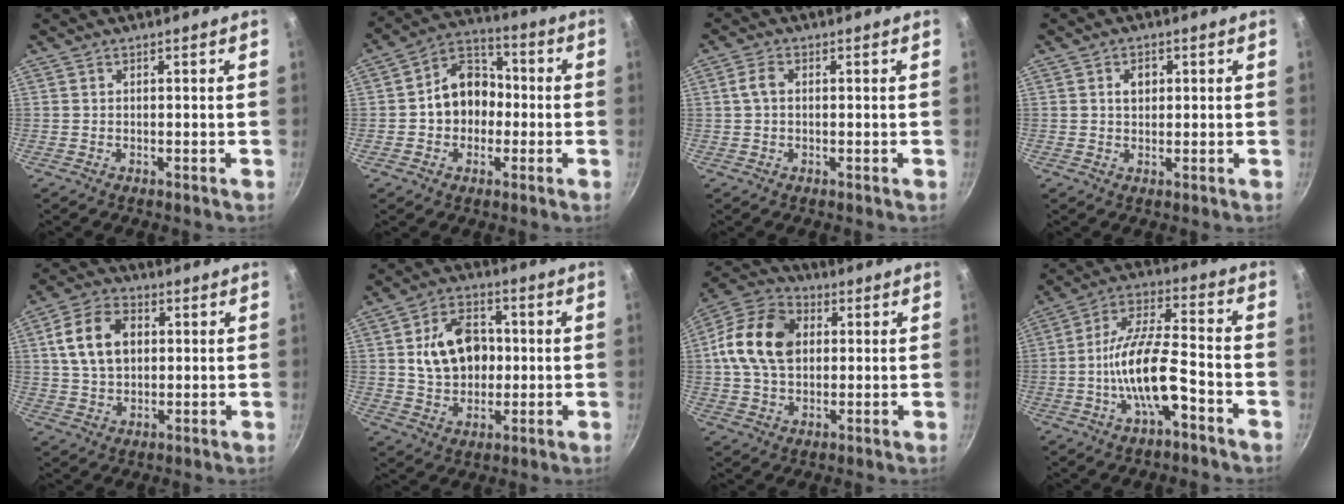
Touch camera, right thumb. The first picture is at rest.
{"total": 11.3, "force": [-0.9, 9.1, 6.6], "torque": [-0.054, 0.033, -0.029]}
{"total": 2.7, "force": [0.3, 1.8, 2.0], "torque": [-0.041, 0.010, 0.004]}
{"total": 3.0, "force": [0.7, 2.3, 1.9], "torque": [-0.015, 0.002, 0.011]}
{"total": 12.0, "force": [2.5, 8.4, 8.2], "torque": [-0.134, 0.010, 0.039]}
{"total": 13.3, "force": [1.3, 9.8, 8.9], "torque": [-0.117, 0.009, 0.022]}
{"total": 15.7, "force": [2.3, 11.3, 10.7], "torque": [-0.179, 0.019, 0.026]}
{"total": 14.1, "force": [-5.3, 4.9, 12.1], "torque": [-0.216, 0.041, -0.104]}